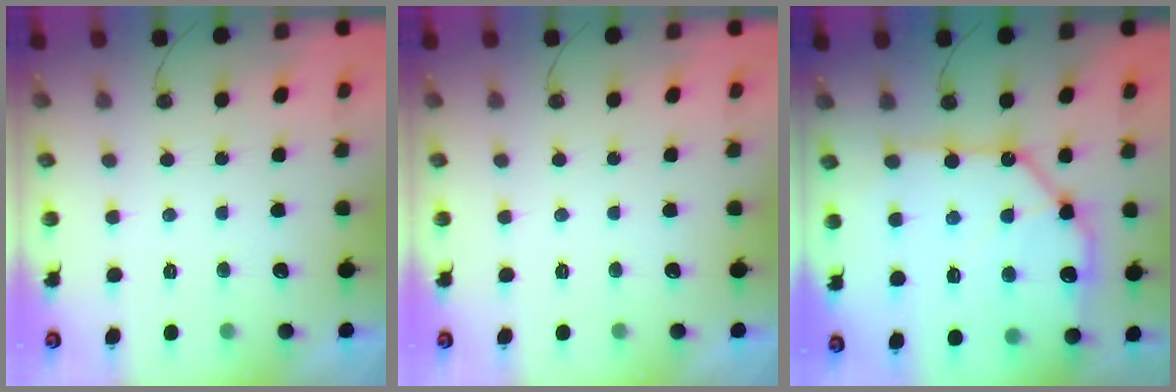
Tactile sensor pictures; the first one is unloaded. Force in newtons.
{"total": 0.0}
{"total": 18.5, "press": 18.4, "slide": 2.2}